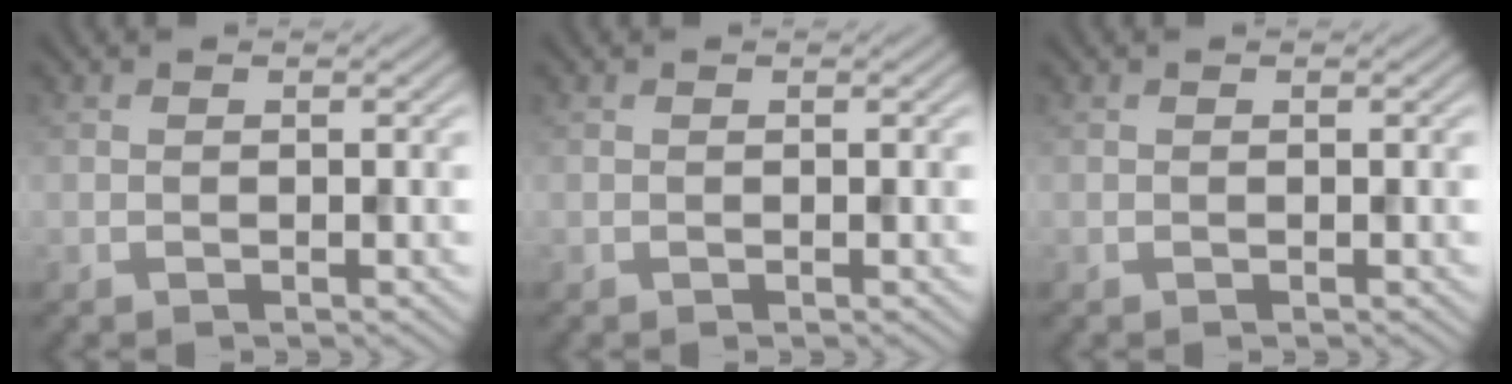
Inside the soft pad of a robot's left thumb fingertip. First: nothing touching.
{"total": 0.0}
{"total": 0.0}